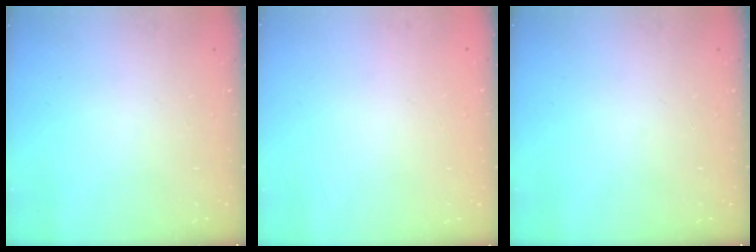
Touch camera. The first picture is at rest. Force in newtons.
{"total": 0.0}
{"total": 0.0}